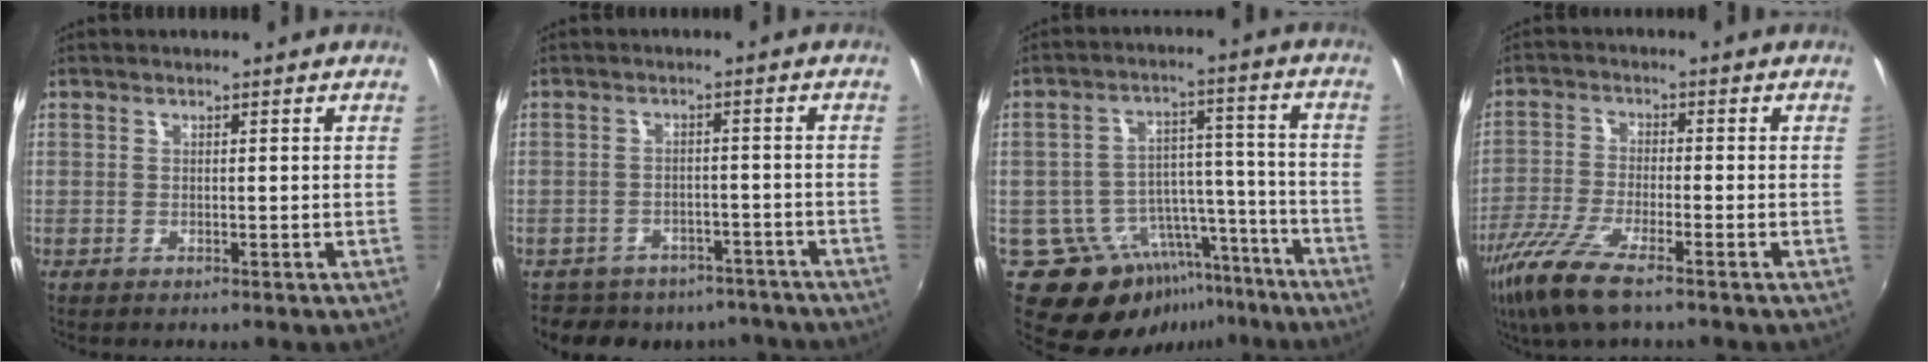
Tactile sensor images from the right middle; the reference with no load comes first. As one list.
[{"total": 13.8, "force": [-11.2, 7.2, 3.7], "torque": [-0.090, 0.010, -0.138]}, {"total": 15.3, "force": [-10.8, 9.3, 5.5], "torque": [-0.102, 0.037, -0.137]}, {"total": 9.8, "force": [-6.8, 1.6, 6.9], "torque": [-0.163, -0.028, -0.135]}]